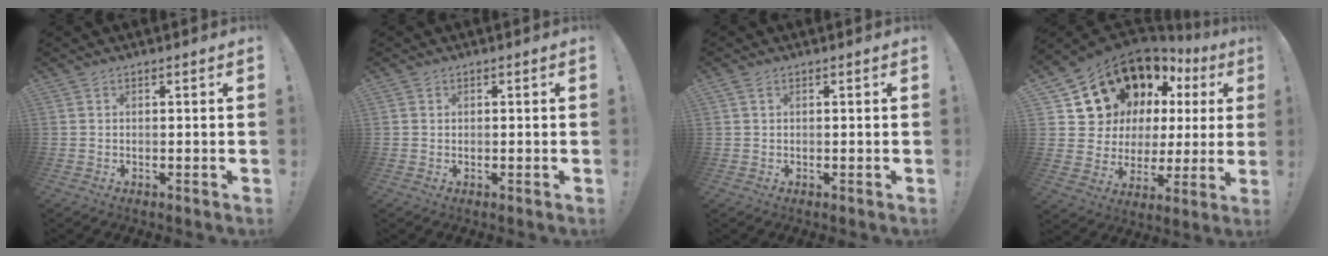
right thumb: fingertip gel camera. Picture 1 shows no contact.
{"total": 0.7, "force": [0.3, 0.6, 0.0], "torque": [-0.003, 0.003, 0.007]}
{"total": 1.4, "force": [0.6, 0.7, 1.0], "torque": [-0.019, 0.001, 0.011]}
{"total": 15.9, "force": [10.9, 9.4, 6.9], "torque": [-0.110, -0.085, 0.214]}